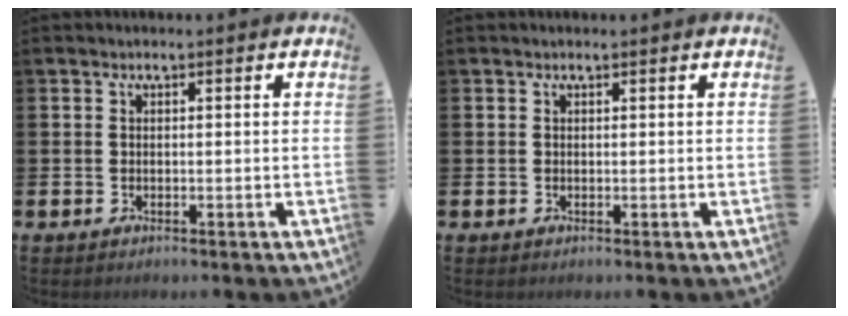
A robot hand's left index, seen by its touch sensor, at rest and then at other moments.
{"total": 0.0}